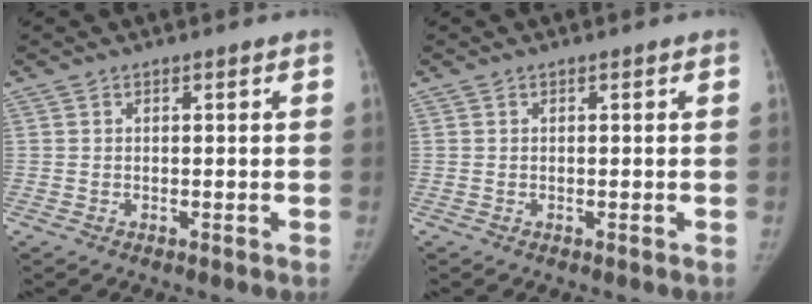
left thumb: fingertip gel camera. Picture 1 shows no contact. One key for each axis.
{"total": 0.0}